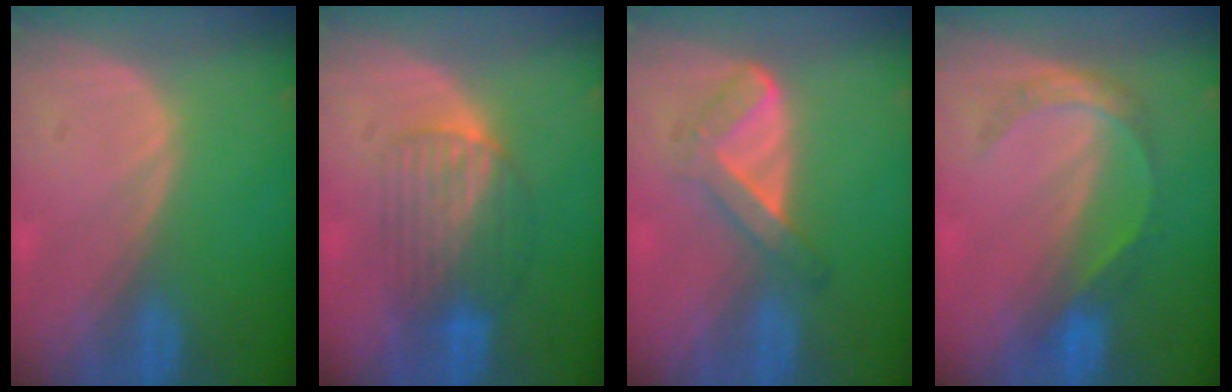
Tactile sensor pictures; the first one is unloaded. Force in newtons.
{"total": 6.3, "press": 6.2, "slide": 1.1}
{"total": 5.6, "press": 4.7, "slide": 3.0}
{"total": 4.4, "press": 4.4, "slide": 0.5}